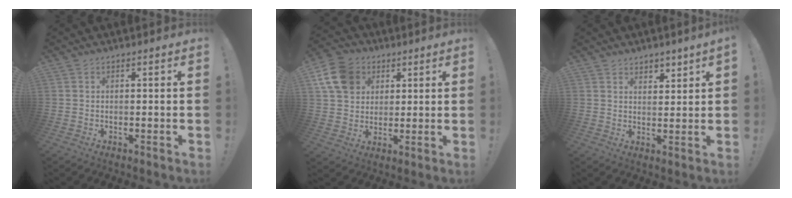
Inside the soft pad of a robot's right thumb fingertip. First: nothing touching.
{"total": 13.5, "force": [4.9, 11.0, 6.2], "torque": [-0.094, -0.016, 0.100]}
{"total": 3.0, "force": [2.7, 1.1, 0.7], "torque": [0.000, -0.021, 0.048]}